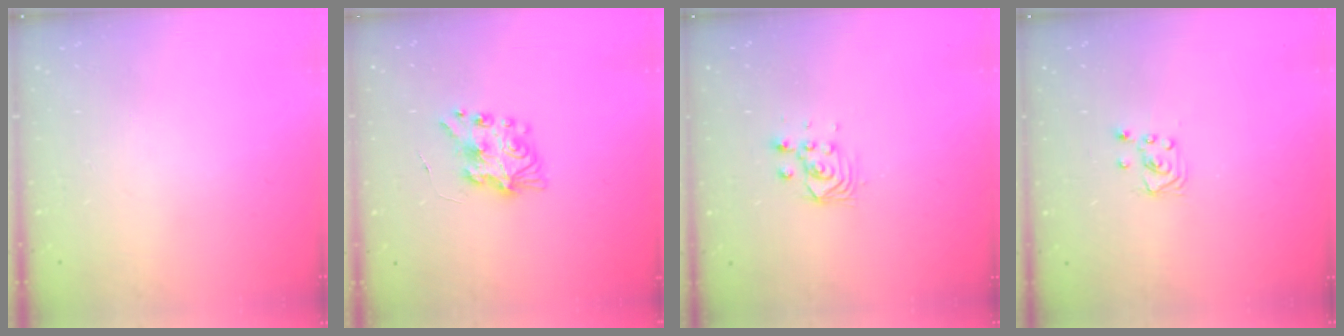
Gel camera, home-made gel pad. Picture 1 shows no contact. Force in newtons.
{"total": 8.8, "press": 8.8, "slide": 0.3}
{"total": 2.8, "press": 2.8, "slide": 0.2}
{"total": 2.0, "press": 2.0, "slide": 0.2}